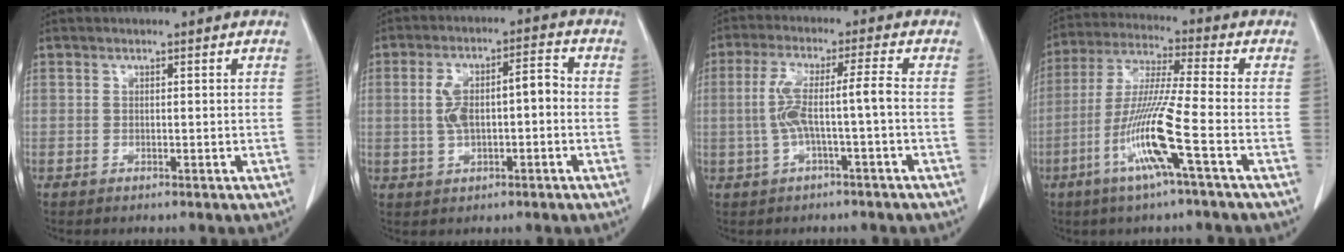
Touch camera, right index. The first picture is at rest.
{"total": 7.9, "force": [-0.4, 2.9, 7.4], "torque": [-0.146, 0.031, -0.003]}
{"total": 6.7, "force": [-1.0, -0.1, 6.6], "torque": [-0.140, 0.021, -0.014]}
{"total": 12.2, "force": [-4.7, -1.2, 11.2], "torque": [-0.227, -0.013, -0.096]}